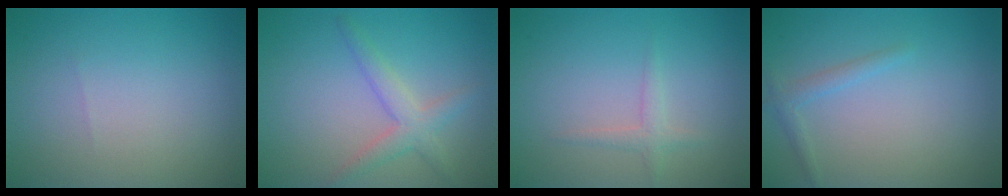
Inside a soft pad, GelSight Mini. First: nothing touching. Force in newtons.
{"total": 2.7, "press": 2.7, "slide": 0.1}
{"total": 1.3, "press": 1.3, "slide": 0.0}
{"total": 1.3, "press": 1.3, "slide": 0.1}